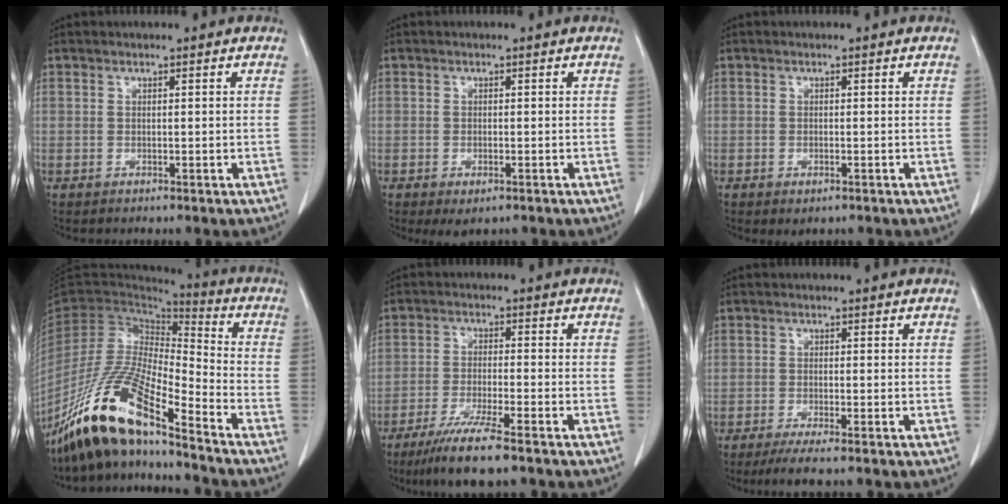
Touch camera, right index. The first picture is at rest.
{"total": 2.5, "force": [-1.3, 1.1, 1.8], "torque": [-0.025, -0.004, -0.009]}
{"total": 1.3, "force": [-0.6, 0.6, 0.9], "torque": [-0.012, -0.002, 0.000]}
{"total": 17.8, "force": [-13.4, 2.4, 11.5], "torque": [-0.234, -0.026, -0.253]}
{"total": 8.8, "force": [-6.5, 0.1, 5.9], "torque": [-0.103, -0.024, -0.110]}
{"total": 4.2, "force": [-3.2, 0.0, 2.7], "torque": [-0.044, -0.010, -0.055]}